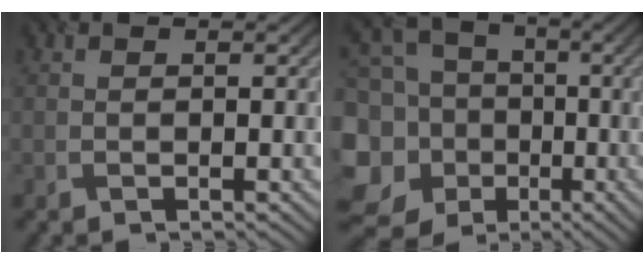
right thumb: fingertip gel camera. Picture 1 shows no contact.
{"total": 15.2, "force": [-2.4, 14.3, 4.6], "torque": [-0.204, -0.006, -0.054]}